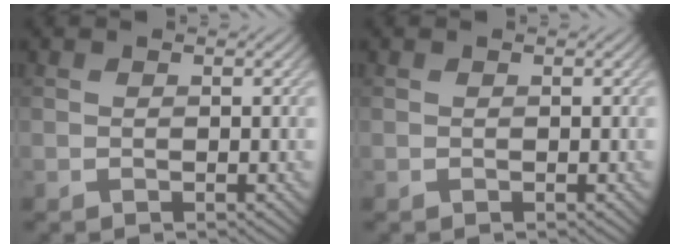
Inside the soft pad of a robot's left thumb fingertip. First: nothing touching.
{"total": 0.0}